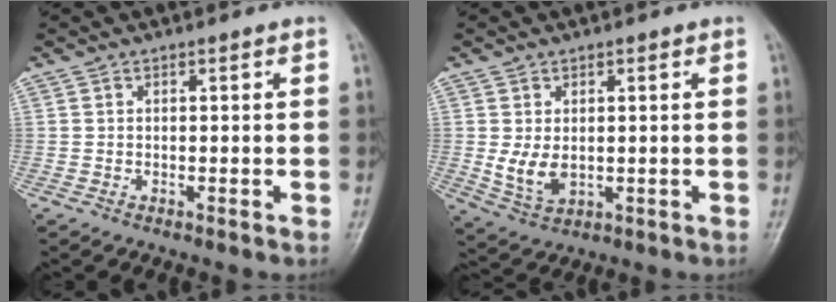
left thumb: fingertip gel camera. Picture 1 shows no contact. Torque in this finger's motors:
{"motor_torque": [0.62, 0.64, 0.33, -0.22, 0.07]}